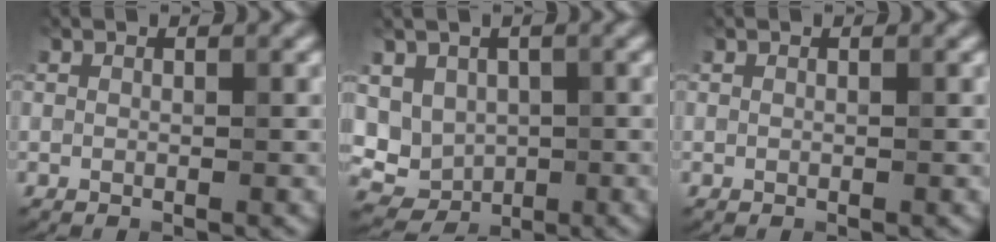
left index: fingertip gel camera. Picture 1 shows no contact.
{"total": 4.7, "force": [0.6, 4.2, 2.1], "torque": [-0.027, -0.004, 0.011]}
{"total": 0.0}